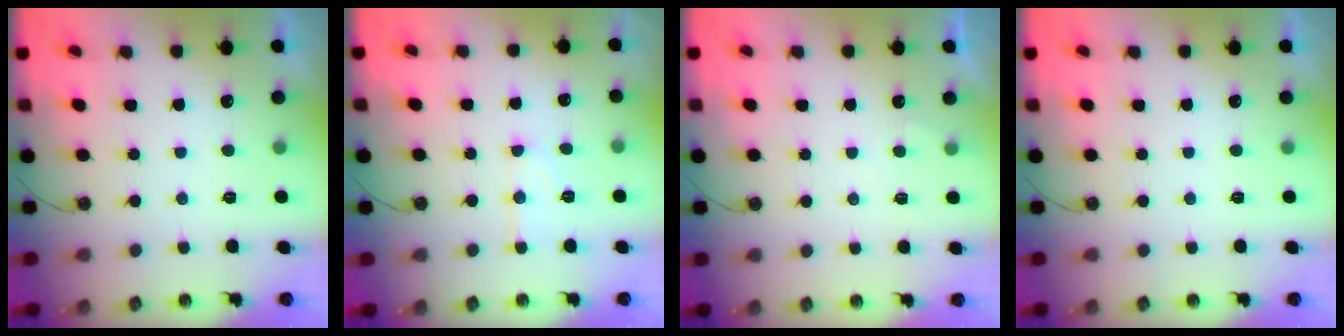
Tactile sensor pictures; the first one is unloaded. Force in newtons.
{"total": 8.4, "press": 8.3, "slide": 0.7}
{"total": 2.8, "press": 2.8, "slide": 0.3}
{"total": 0.0}